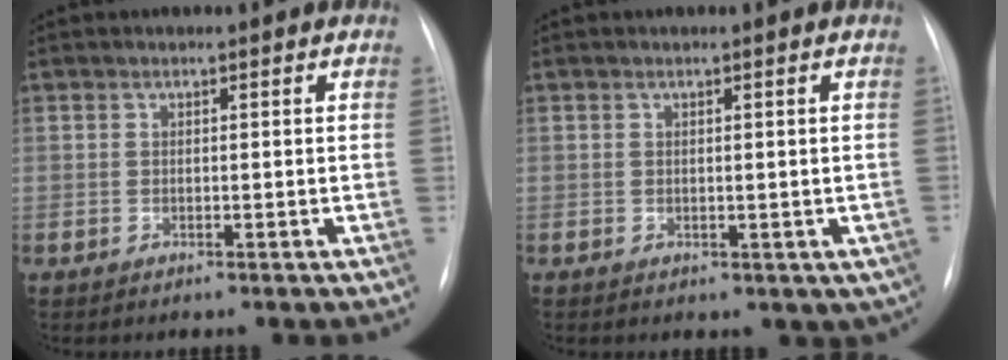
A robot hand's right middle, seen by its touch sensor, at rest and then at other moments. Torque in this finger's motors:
{"motor_torque": [0.69, -0.69, 0.04, 0.01]}